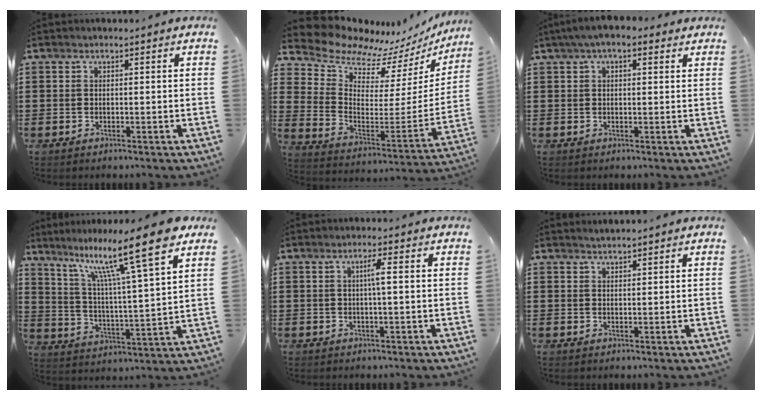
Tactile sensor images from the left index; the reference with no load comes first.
{"total": 8.9, "force": [8.3, 2.5, 2.0], "torque": [-0.081, -0.072, 0.141]}
{"total": 3.4, "force": [1.9, 1.4, 2.4], "torque": [-0.052, 0.008, 0.033]}
{"total": 14.3, "force": [10.0, 0.6, 10.2], "torque": [-0.206, -0.044, 0.158]}
{"total": 2.5, "force": [0.2, 0.0, 2.4], "torque": [-0.048, 0.001, 0.001]}
{"total": 1.1, "force": [1.1, 0.0, 0.2], "torque": [-0.005, 0.000, 0.021]}